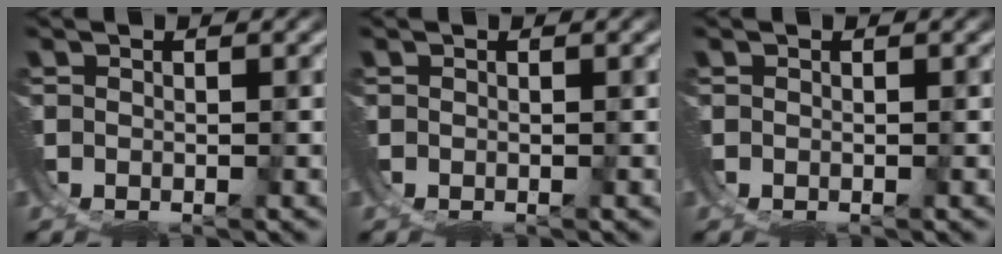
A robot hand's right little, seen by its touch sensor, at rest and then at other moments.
{"total": 0.0}
{"total": 0.0}